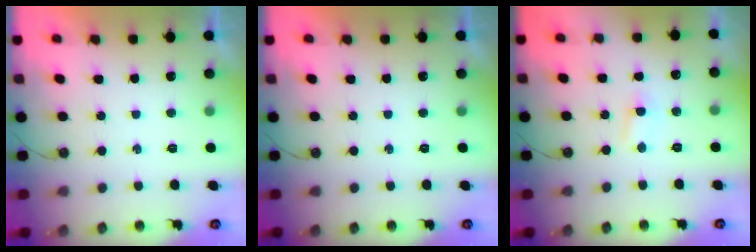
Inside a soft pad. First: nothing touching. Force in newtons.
{"total": 0.0}
{"total": 2.8, "press": 2.7, "slide": 0.6}